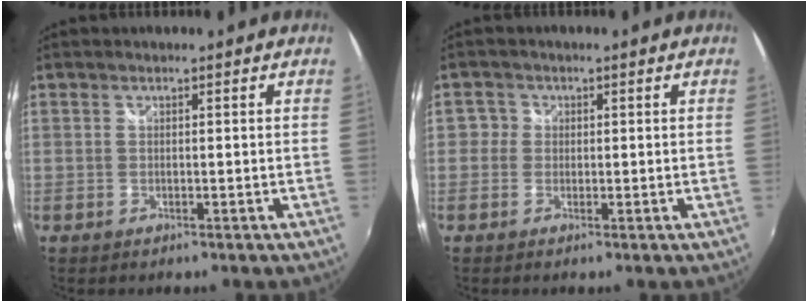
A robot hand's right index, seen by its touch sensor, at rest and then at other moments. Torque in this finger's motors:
{"motor_torque": [0.03, 0.02, 0.05, 0.00]}